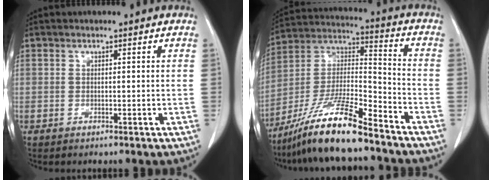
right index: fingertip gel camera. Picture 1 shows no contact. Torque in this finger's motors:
{"motor_torque": [1.09, -1.05, 0.82, 0.21]}